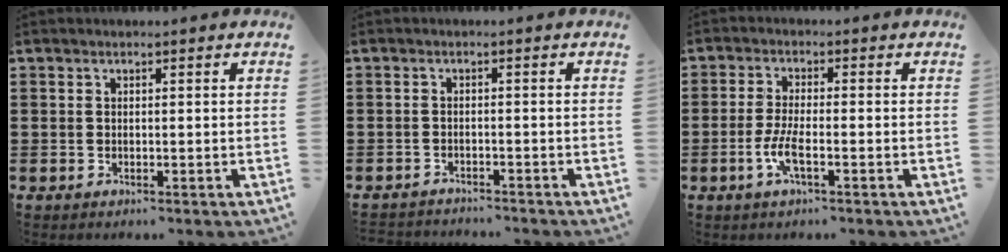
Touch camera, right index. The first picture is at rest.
{"total": 1.7, "force": [-1.7, 0.2, -0.1], "torque": [-0.004, 0.001, -0.038]}
{"total": 4.3, "force": [-1.8, 0.9, 3.8], "torque": [-0.084, -0.005, -0.038]}